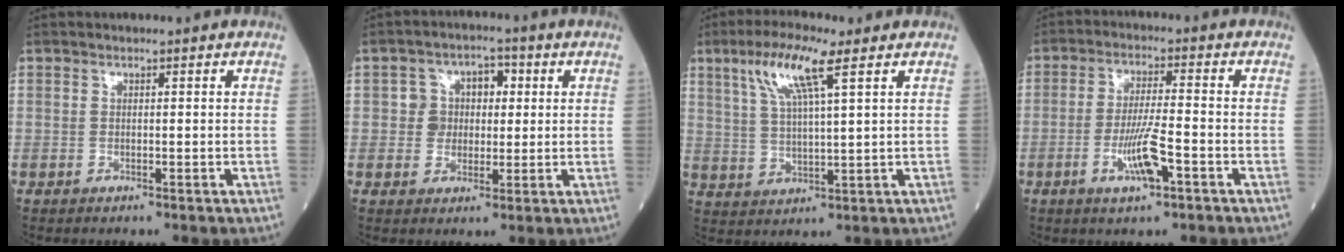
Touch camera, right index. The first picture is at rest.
{"total": 5.2, "force": [0.6, 4.7, 2.2], "torque": [-0.028, 0.022, 0.008]}
{"total": 8.9, "force": [4.5, 0.7, 7.6], "torque": [-0.158, 0.010, 0.088]}
{"total": 7.0, "force": [-3.0, 0.7, 6.3], "torque": [-0.122, -0.004, -0.053]}